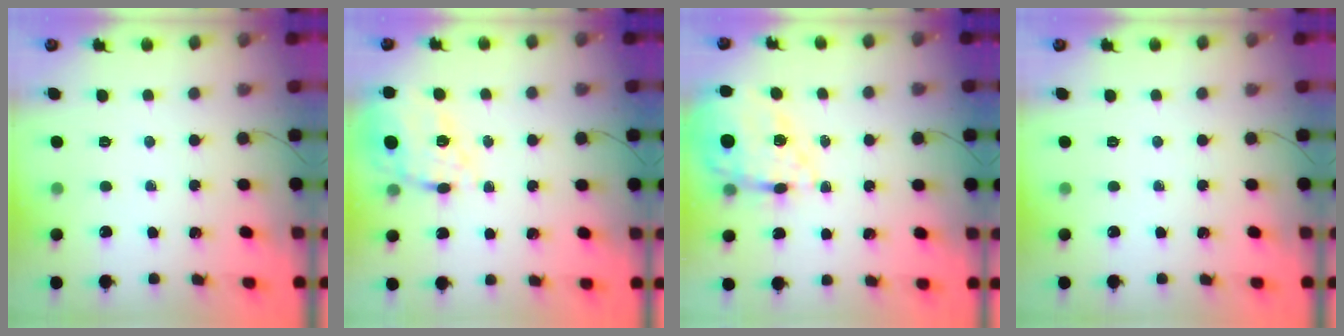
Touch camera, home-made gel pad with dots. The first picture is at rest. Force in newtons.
{"total": 12.3, "press": 11.9, "slide": 3.0}
{"total": 15.5, "press": 14.8, "slide": 4.5}
{"total": 0.0}